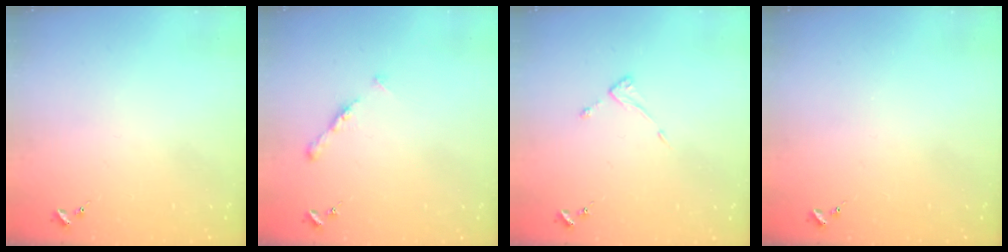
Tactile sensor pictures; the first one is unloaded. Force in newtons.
{"total": 5.3, "press": 5.2, "slide": 0.6}
{"total": 4.1, "press": 4.0, "slide": 0.4}
{"total": 0.0}